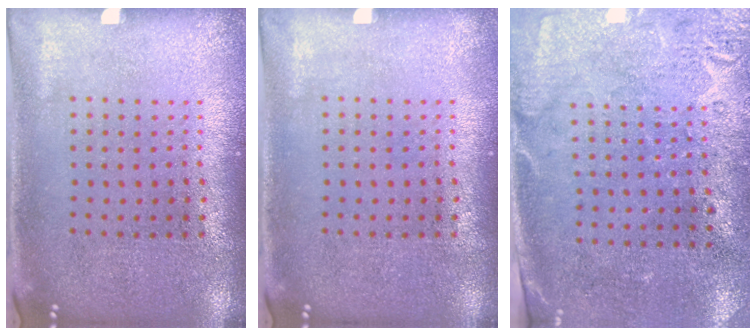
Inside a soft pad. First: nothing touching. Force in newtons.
{"total": 0.0}
{"total": 2.7, "press": 2.2, "slide": 1.6}